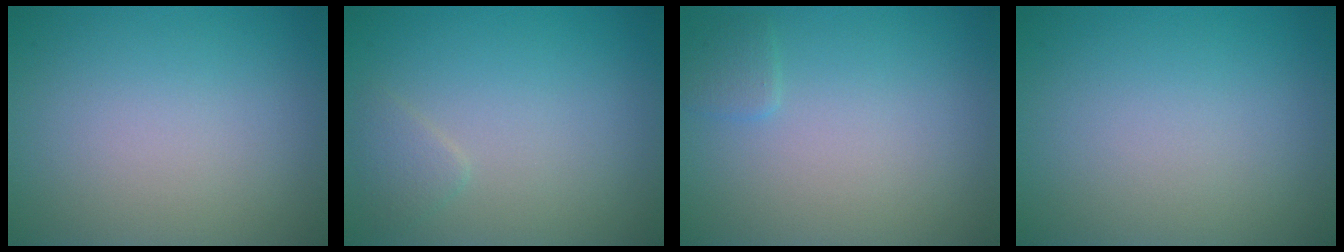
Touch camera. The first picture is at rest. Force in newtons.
{"total": 1.2, "press": 1.2, "slide": 0.1}
{"total": 0.9, "press": 0.9, "slide": 0.1}
{"total": 0.0}